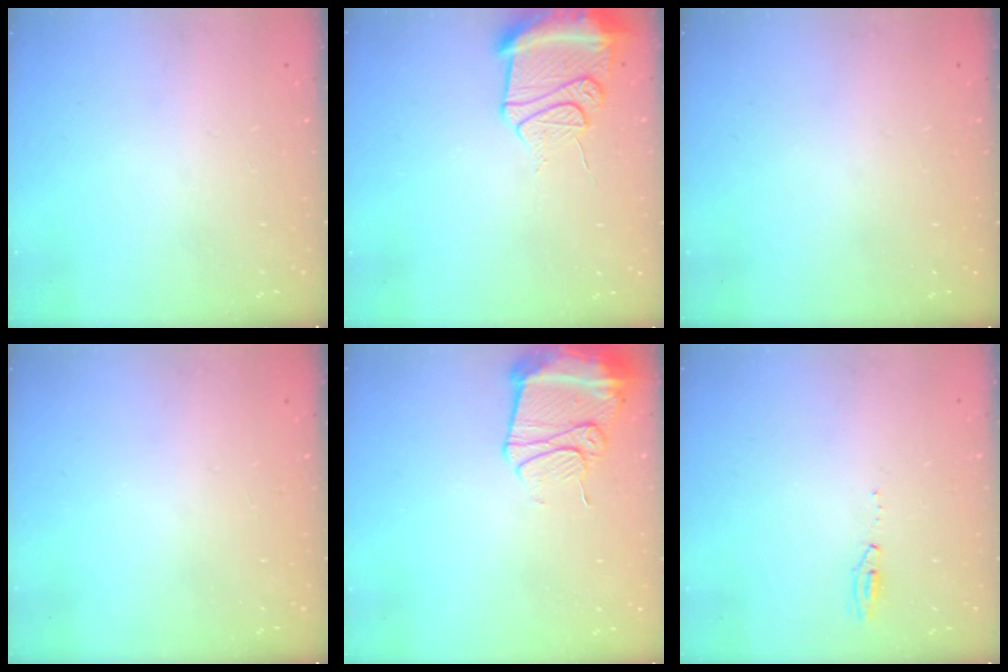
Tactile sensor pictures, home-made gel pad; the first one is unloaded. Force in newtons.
{"total": 12.9, "press": 12.8, "slide": 1.5}
{"total": 0.0}
{"total": 0.0}
{"total": 13.2, "press": 13.2, "slide": 1.4}
{"total": 15.0, "press": 4.8, "slide": 14.3}